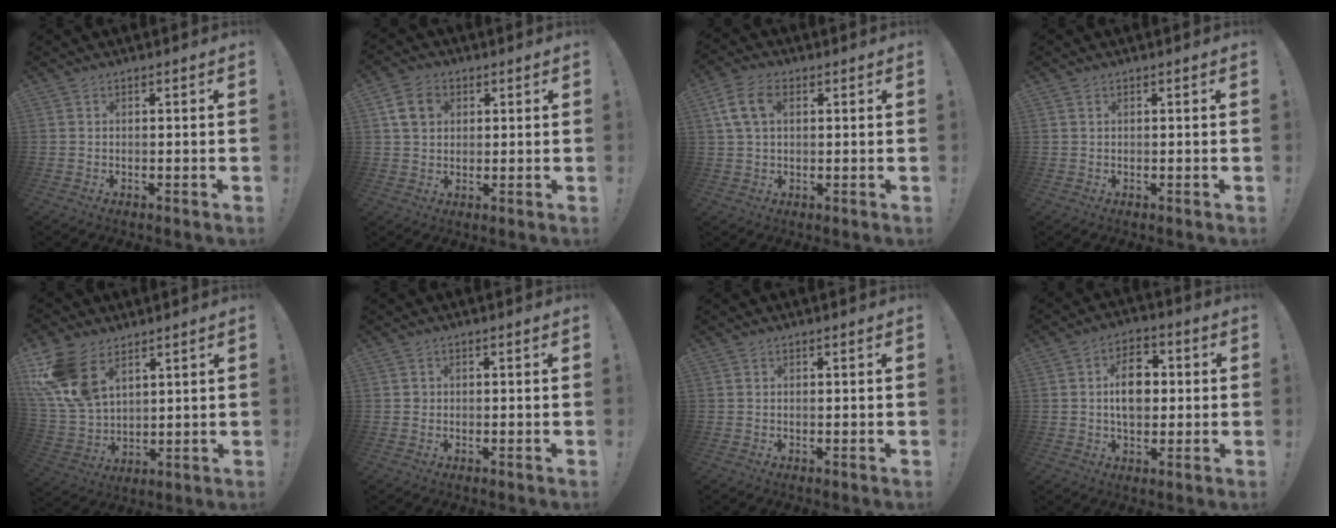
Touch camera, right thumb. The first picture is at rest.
{"total": 7.1, "force": [2.5, 5.7, 3.4], "torque": [-0.059, 0.008, 0.052]}
{"total": 8.4, "force": [2.4, 5.3, 6.1], "torque": [-0.128, 0.012, 0.049]}
{"total": 0.0}
{"total": 14.8, "force": [7.9, 9.2, 8.5], "torque": [-0.178, -0.043, 0.155]}
{"total": 1.2, "force": [0.0, 1.1, 0.3], "torque": [0.002, 0.001, -0.002]}
{"total": 0.0}
{"total": 11.2, "force": [0.8, 7.8, 7.9], "torque": [-0.120, 0.013, 0.015]}